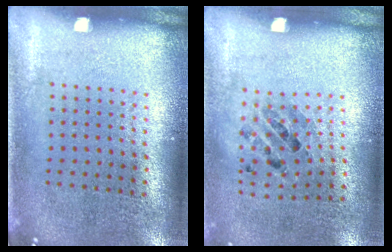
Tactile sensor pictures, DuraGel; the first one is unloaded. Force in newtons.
{"total": 0.8, "press": 0.7, "slide": 0.4}